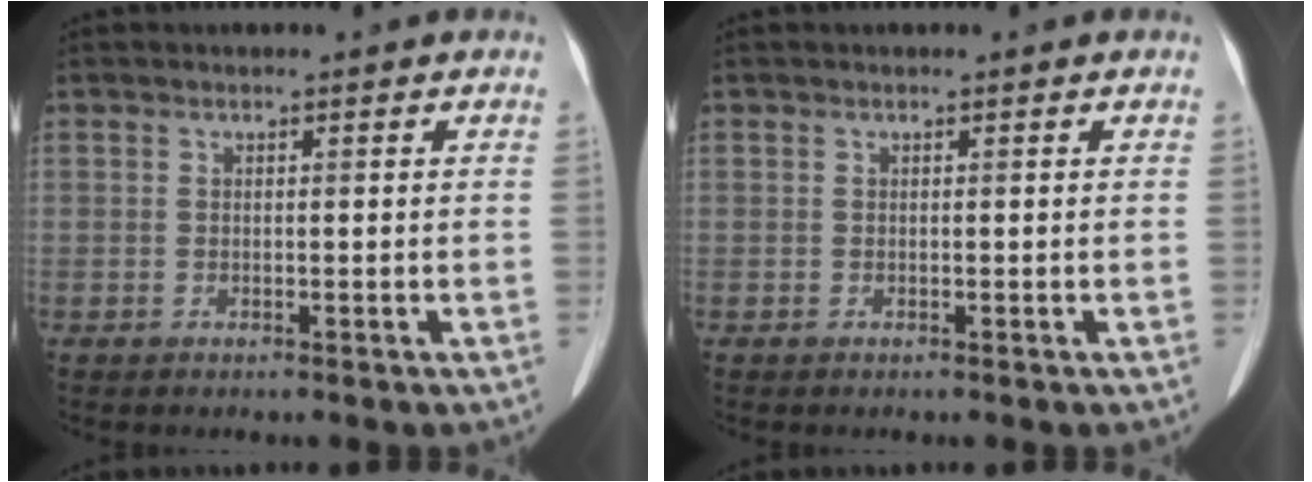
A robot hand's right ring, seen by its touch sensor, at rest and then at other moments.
{"total": 0.0}